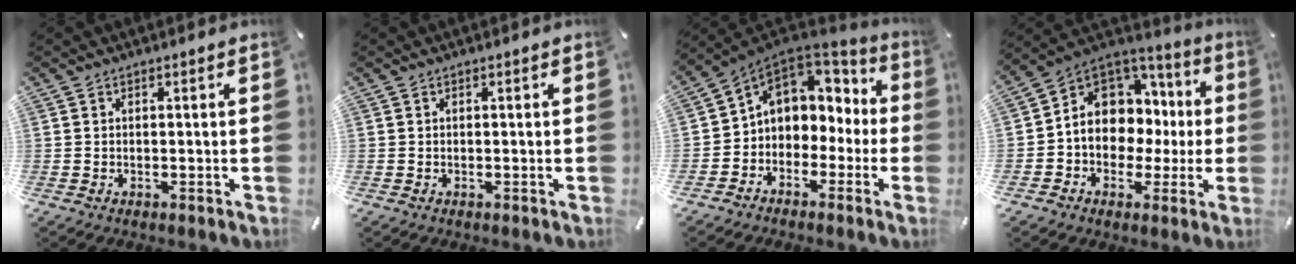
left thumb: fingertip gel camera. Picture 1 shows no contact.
{"total": 0.0}
{"total": 7.6, "force": [1.5, 7.0, 2.5], "torque": [-0.064, -0.007, 0.031]}
{"total": 10.1, "force": [0.6, 9.2, 4.1], "torque": [-0.080, -0.024, 0.018]}